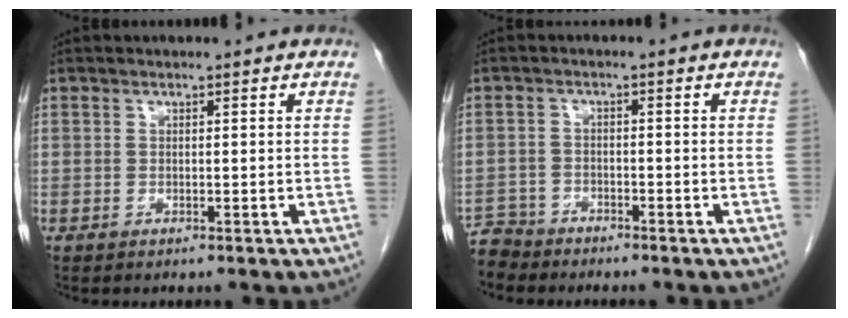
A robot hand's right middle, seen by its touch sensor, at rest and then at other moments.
{"total": 4.2, "force": [-4.0, 1.1, -0.7], "torque": [0.017, -0.010, -0.079]}